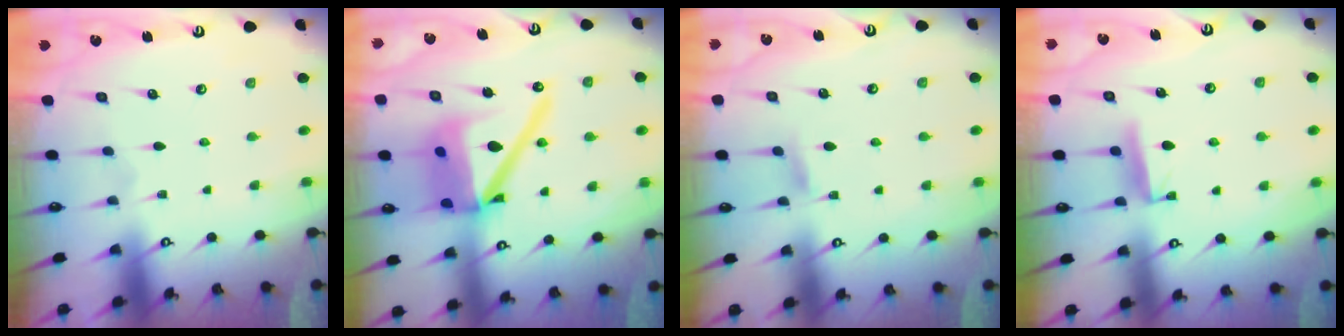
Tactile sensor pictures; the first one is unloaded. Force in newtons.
{"total": 19.4, "press": 19.2, "slide": 2.8}
{"total": 4.9, "press": 4.8, "slide": 0.6}
{"total": 6.1, "press": 6.1, "slide": 0.6}